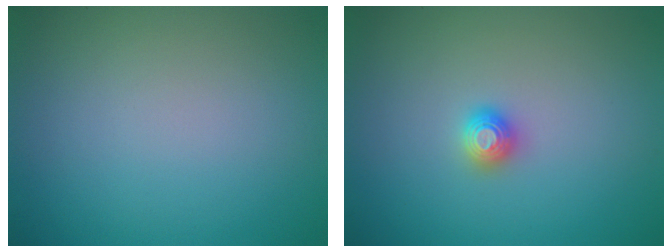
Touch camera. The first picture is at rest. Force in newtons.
{"total": 1.2, "press": 1.2, "slide": 0.2}